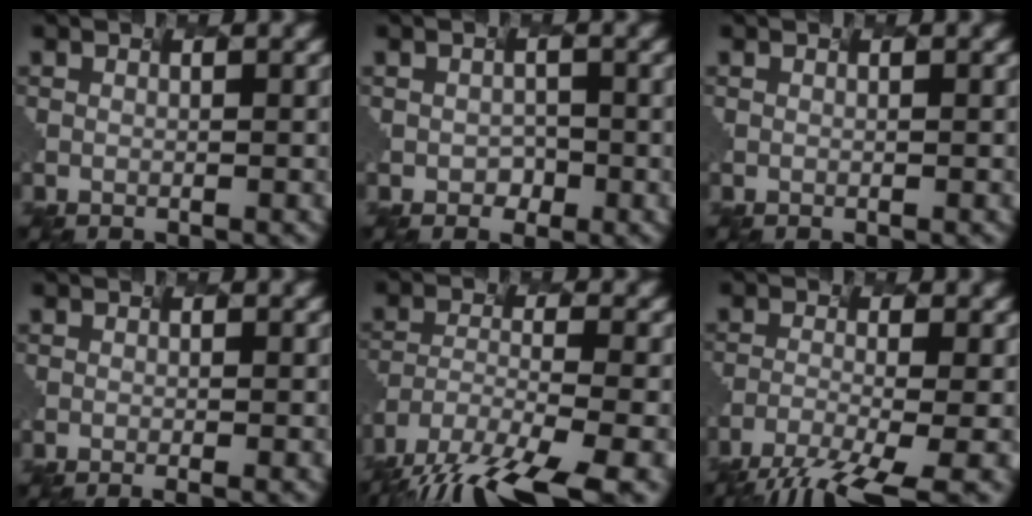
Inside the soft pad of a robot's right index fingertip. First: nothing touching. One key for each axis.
{"total": 1.6, "fx": -1.2, "fy": -0.2, "fz": -1.1, "tx": -0.011, "ty": -0.014, "tz": 0.006}
{"total": 0.0}
{"total": 1.4, "fx": -0.6, "fy": 0.3, "fz": 1.3, "tx": -0.006, "ty": 0.002, "tz": -0.006}
{"total": 11.6, "fx": -9.7, "fy": 1.9, "fz": 6.1, "tx": -0.161, "ty": -0.038, "tz": -0.134}
{"total": 6.4, "fx": -5.2, "fy": 0.0, "fz": 3.7, "tx": -0.080, "ty": -0.014, "tz": -0.077}